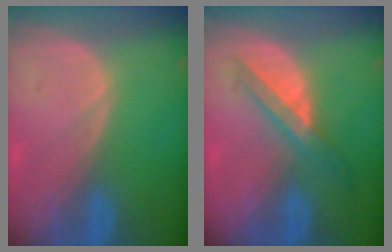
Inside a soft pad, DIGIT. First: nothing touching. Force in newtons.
{"total": 5.8, "press": 5.3, "slide": 2.3}